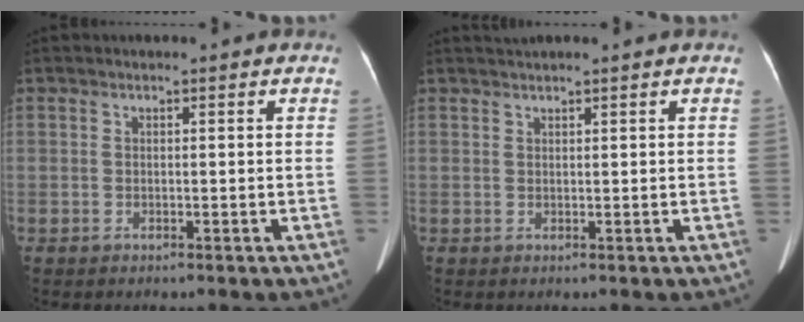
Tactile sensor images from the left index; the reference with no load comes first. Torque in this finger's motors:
{"motor_torque": [-0.04, -0.14, -0.32, 0.00]}